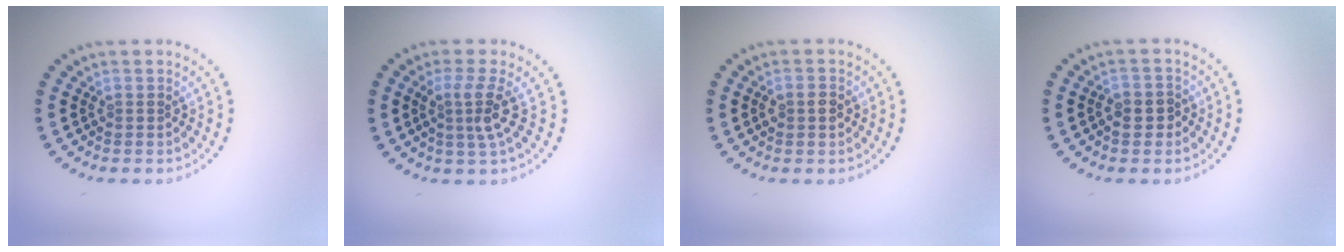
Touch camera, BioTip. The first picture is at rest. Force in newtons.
{"total": 2.8, "press": 2.0, "slide": 2.0}
{"total": 1.2, "press": 1.2, "slide": 0.2}
{"total": 2.2, "press": 2.1, "slide": 0.7}